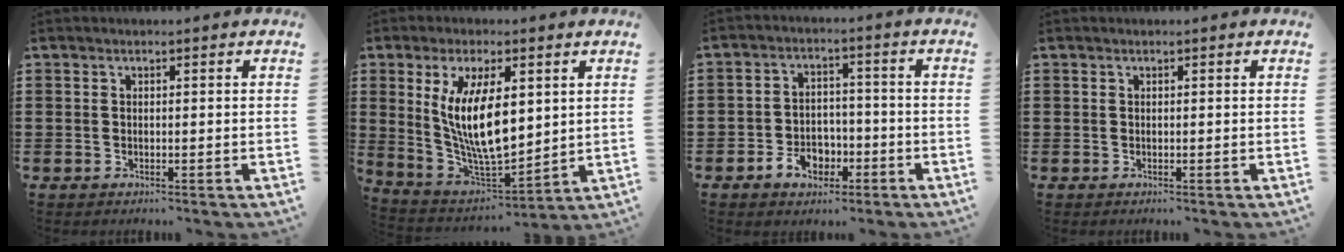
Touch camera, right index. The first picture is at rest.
{"total": 11.5, "force": [2.1, 4.4, 10.4], "torque": [-0.220, -0.002, 0.036]}
{"total": 5.2, "force": [-2.6, 3.8, 2.5], "torque": [-0.042, 0.009, -0.050]}
{"total": 0.0}